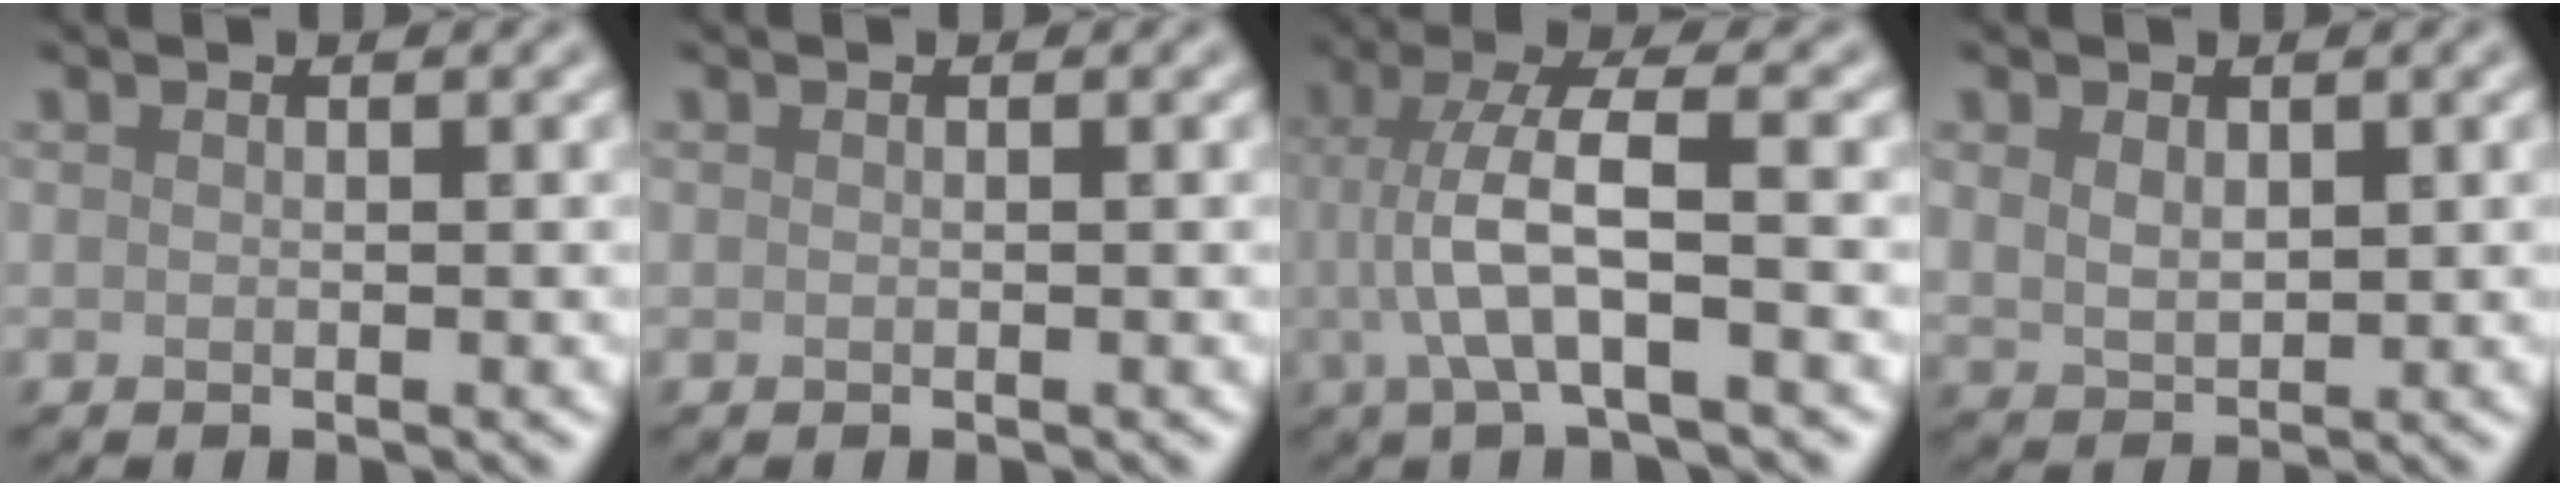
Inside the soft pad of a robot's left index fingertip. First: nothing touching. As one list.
[{"total": 0.0}, {"total": 6.4, "force": [-0.5, 1.5, 6.2], "torque": [-0.123, 0.011, -0.010]}, {"total": 2.3, "force": [0.8, 1.5, 1.5], "torque": [-0.033, -0.003, 0.020]}]